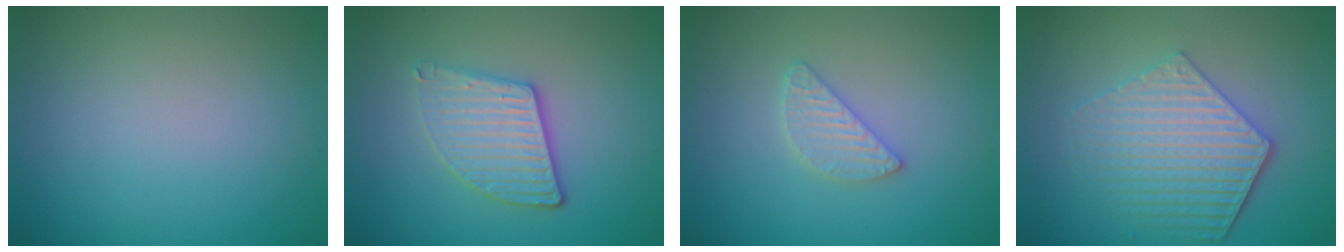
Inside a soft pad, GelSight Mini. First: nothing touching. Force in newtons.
{"total": 3.7, "press": 3.2, "slide": 2.0}
{"total": 2.0, "press": 2.0, "slide": 0.2}
{"total": 5.5, "press": 4.4, "slide": 3.2}